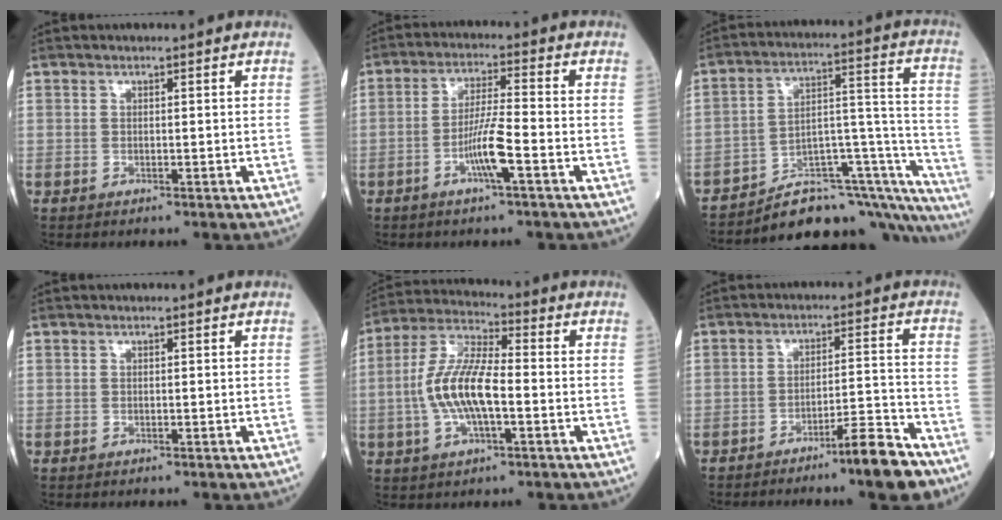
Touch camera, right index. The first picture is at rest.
{"total": 6.4, "force": [-2.7, -0.1, 5.9], "torque": [-0.117, 0.000, -0.051]}
{"total": 23.0, "force": [-20.9, 4.4, 8.6], "torque": [-0.038, 0.062, -0.289]}
{"total": 0.0}
{"total": 11.2, "force": [-1.7, 3.3, 10.5], "torque": [-0.223, 0.012, -0.033]}
{"total": 8.1, "force": [-5.9, 0.1, 5.5], "torque": [-0.074, -0.002, -0.097]}